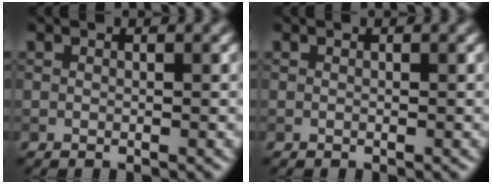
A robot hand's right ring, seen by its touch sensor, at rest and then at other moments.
{"total": 0.0}